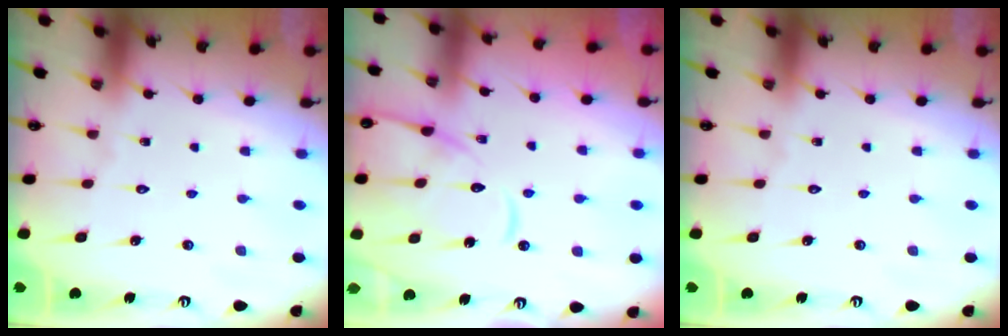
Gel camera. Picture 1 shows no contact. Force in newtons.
{"total": 13.2, "press": 13.2, "slide": 1.2}
{"total": 0.0}